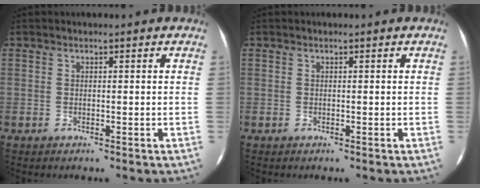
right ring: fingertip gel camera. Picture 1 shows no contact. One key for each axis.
{"total": 0.0}